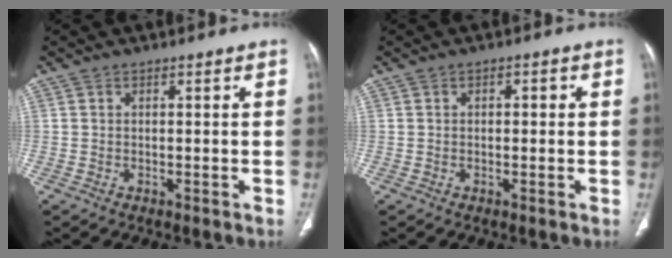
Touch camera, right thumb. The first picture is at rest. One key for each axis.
{"total": 1.5, "fx": 0.1, "fy": 0.9, "fz": 1.1, "tx": -0.006, "ty": 0.005, "tz": -0.003}